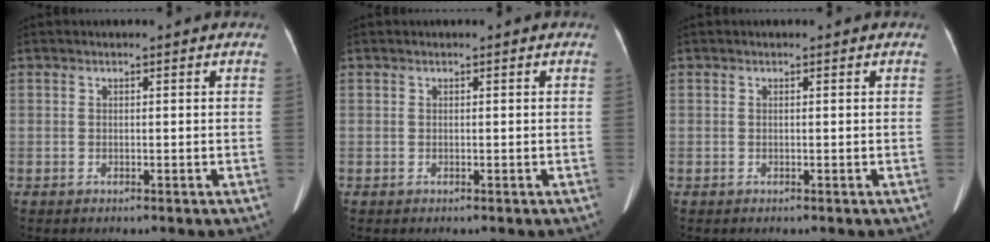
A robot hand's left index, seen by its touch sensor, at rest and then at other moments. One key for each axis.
{"total": 0.0}
{"total": 0.0}